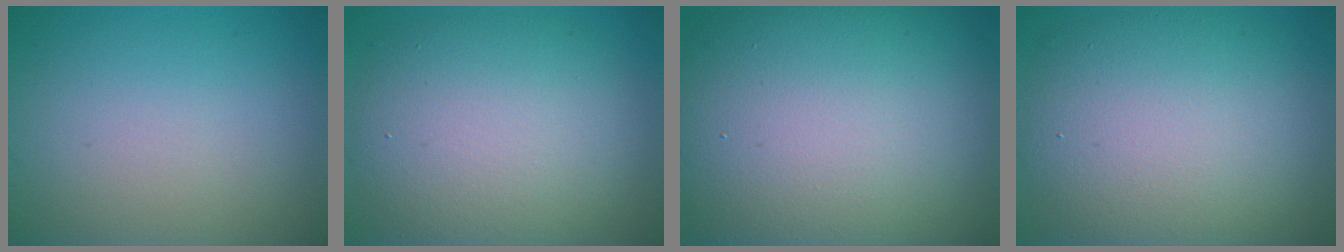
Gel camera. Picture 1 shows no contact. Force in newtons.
{"total": 10.1, "press": 10.1, "slide": 0.6}
{"total": 18.0, "press": 18.0, "slide": 0.8}
{"total": 11.8, "press": 11.8, "slide": 0.8}